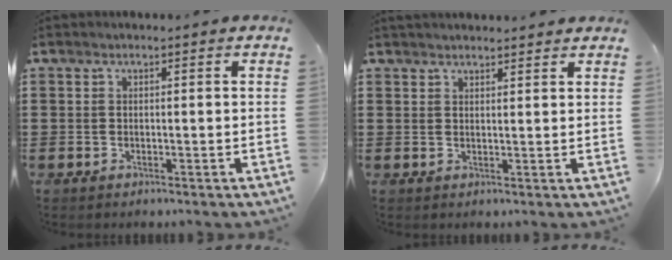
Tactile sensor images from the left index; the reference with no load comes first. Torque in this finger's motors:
{"motor_torque": [2.14, 0.00, 0.43, 0.08]}